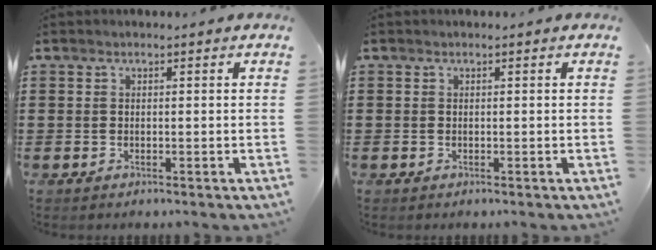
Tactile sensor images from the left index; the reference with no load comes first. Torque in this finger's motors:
{"motor_torque": [-0.69, 0.73, -0.39, -0.10]}